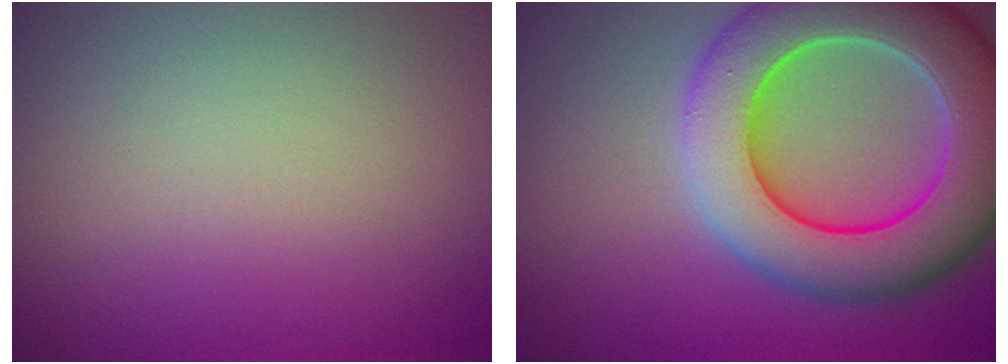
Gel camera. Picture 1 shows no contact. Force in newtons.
{"total": 12.1, "press": 12.1, "slide": 0.6}